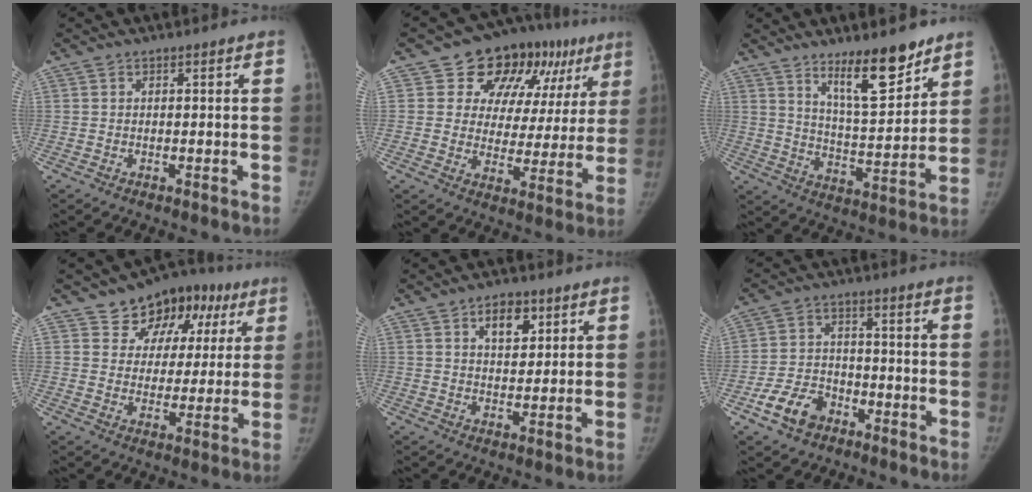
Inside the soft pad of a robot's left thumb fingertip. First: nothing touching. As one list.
[{"total": 18.2, "force": [9.3, 12.6, 9.2], "torque": [-0.062, -0.004, 0.124]}, {"total": 12.6, "force": [8.9, 3.3, 8.4], "torque": [-0.109, -0.074, 0.153]}, {"total": 13.9, "force": [7.2, 10.2, 6.1], "torque": [-0.027, -0.003, 0.102]}, {"total": 6.4, "force": [3.2, 3.8, 4.1], "torque": [-0.037, -0.016, 0.048]}, {"total": 8.4, "force": [-4.8, 5.7, 3.8], "torque": [-0.057, 0.028, -0.086]}]